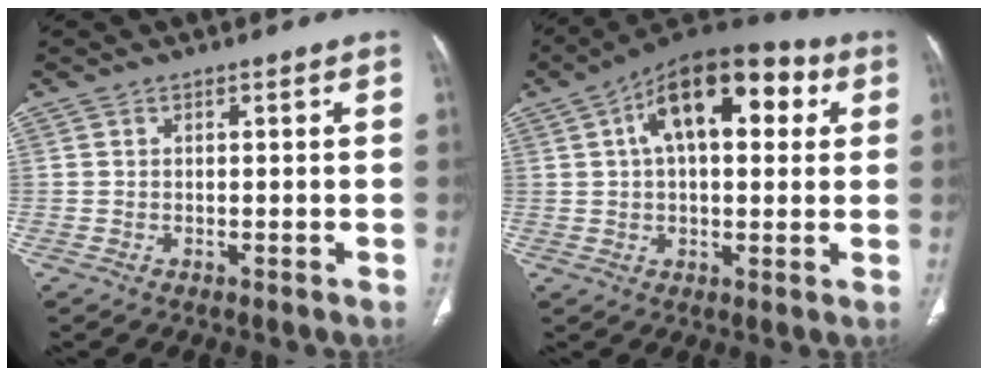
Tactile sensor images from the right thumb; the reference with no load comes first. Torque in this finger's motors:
{"motor_torque": [0.87, 4.14, 1.43, -0.17, 0.15]}